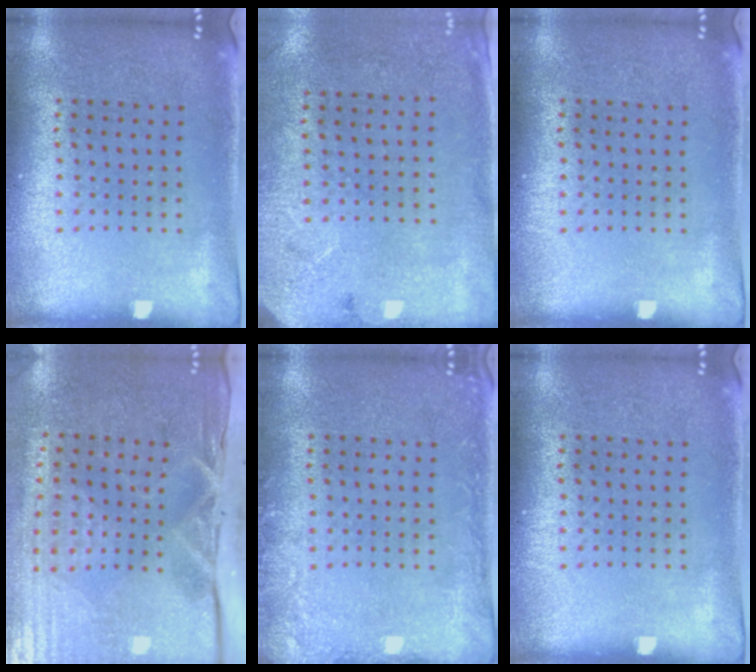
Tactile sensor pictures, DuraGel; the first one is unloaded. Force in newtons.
{"total": 2.6, "press": 2.1, "slide": 1.6}
{"total": 0.0}
{"total": 5.0, "press": 4.2, "slide": 2.7}
{"total": 2.0, "press": 2.0, "slide": 0.2}
{"total": 0.0}